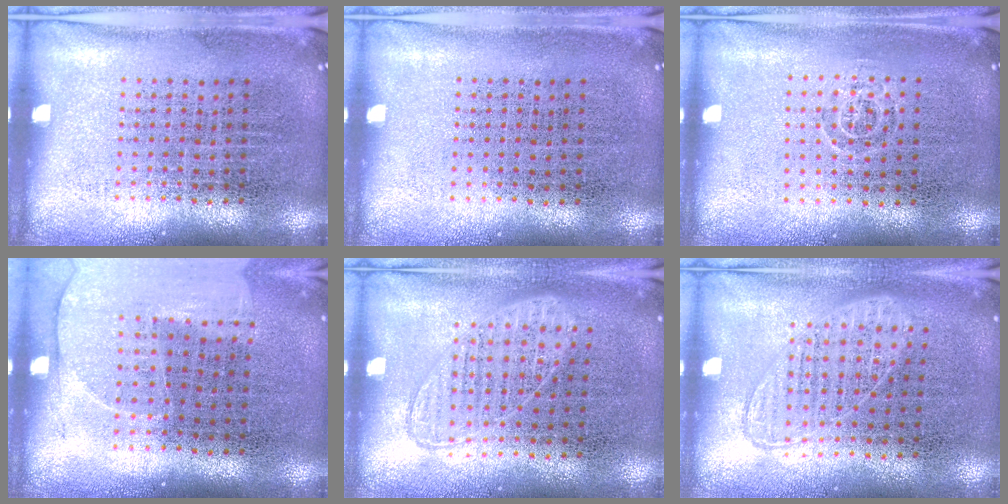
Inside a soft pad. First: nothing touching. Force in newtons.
{"total": 0.0}
{"total": 0.7, "press": 0.6, "slide": 0.5}
{"total": 1.4, "press": 1.3, "slide": 0.5}
{"total": 0.8, "press": 0.8, "slide": 0.2}
{"total": 0.8, "press": 0.8, "slide": 0.2}